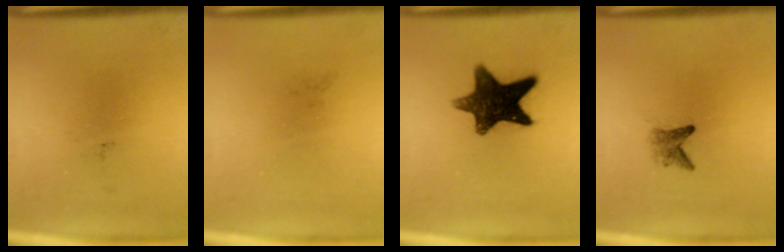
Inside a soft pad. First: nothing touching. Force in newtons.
{"total": 0.0}
{"total": 12.8}
{"total": 2.0}